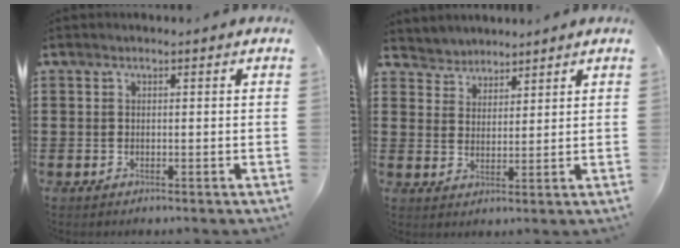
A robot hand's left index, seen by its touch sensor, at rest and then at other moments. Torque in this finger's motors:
{"motor_torque": [0.12, 0.07, -0.03, -0.01]}